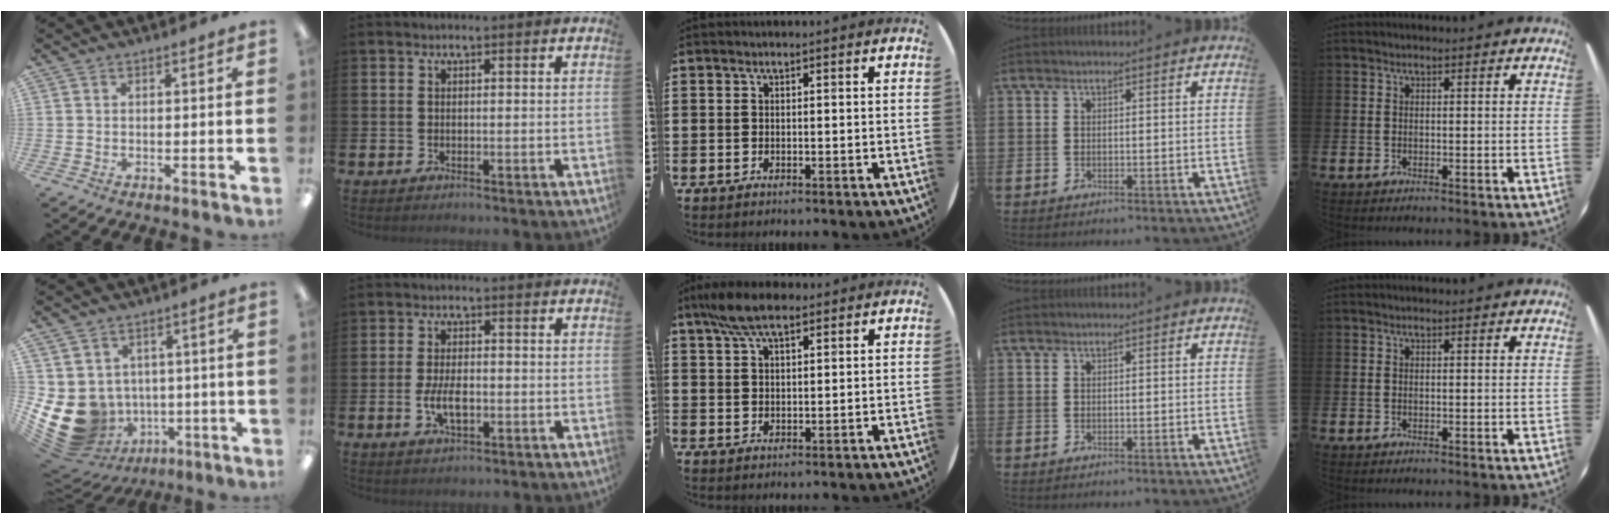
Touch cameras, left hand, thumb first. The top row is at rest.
{"thumb": {"total": 14.0, "force": [-2.5, 11.8, 7.0], "torque": [-0.156, -0.003, -0.032]}, "index": {"total": 4.2, "force": [-0.8, 2.0, 3.6], "torque": [-0.054, 0.001, -0.015]}, "middle": {"total": 6.3, "force": [4.8, 2.2, 3.5], "torque": [-0.081, 0.000, 0.089]}}